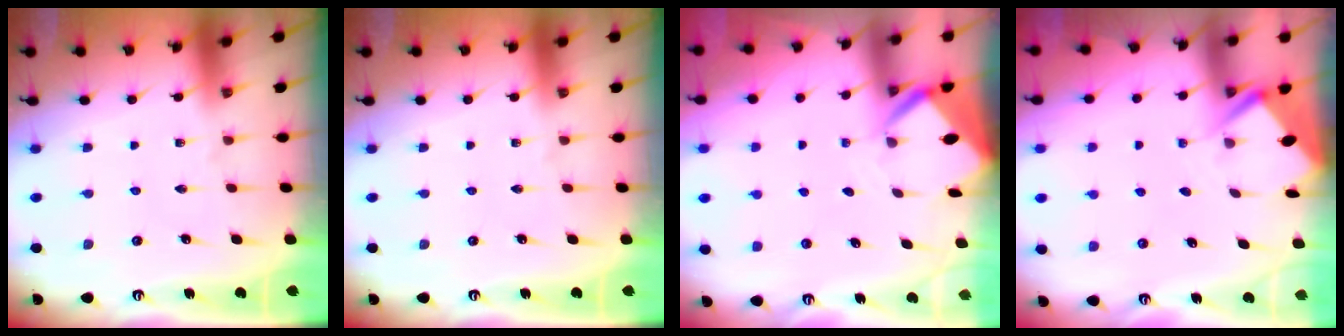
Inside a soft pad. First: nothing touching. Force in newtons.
{"total": 0.0}
{"total": 3.8, "press": 3.8, "slide": 0.2}
{"total": 2.8, "press": 2.8, "slide": 0.3}